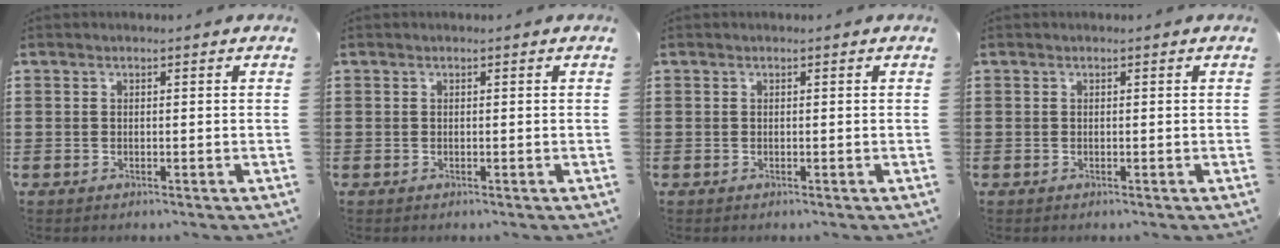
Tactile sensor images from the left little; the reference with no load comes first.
{"total": 0.0}
{"total": 0.0}
{"total": 0.0}